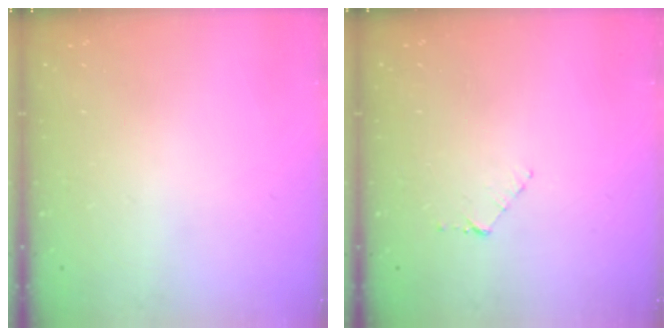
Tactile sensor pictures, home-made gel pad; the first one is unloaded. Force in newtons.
{"total": 4.4, "press": 4.4, "slide": 0.4}